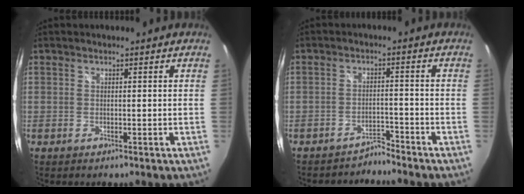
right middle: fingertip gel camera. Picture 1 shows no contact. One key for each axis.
{"total": 3.2, "fx": -3.1, "fy": 0.2, "fz": -0.5, "tx": 0.006, "ty": 0.005, "tz": -0.053}